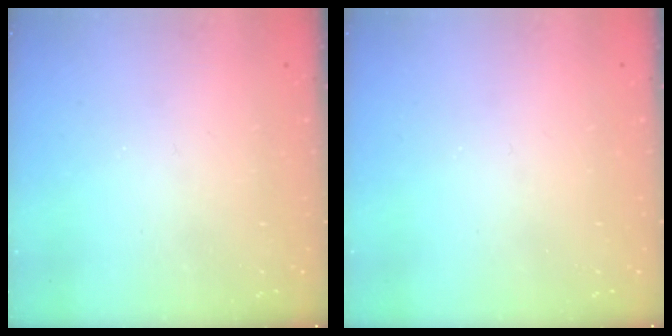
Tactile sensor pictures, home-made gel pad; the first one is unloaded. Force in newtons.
{"total": 0.0}